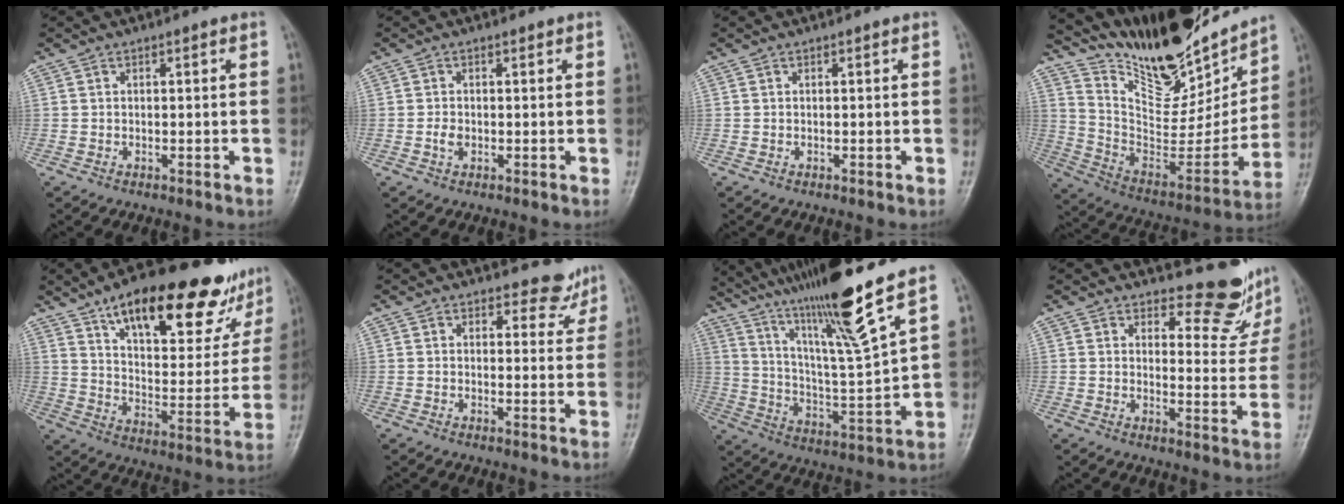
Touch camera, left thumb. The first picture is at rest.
{"total": 1.5, "force": [-0.2, 1.1, 1.0], "torque": [-0.017, 0.000, -0.004]}
{"total": 0.0}
{"total": 24.8, "force": [20.6, 7.4, 11.7], "torque": [-0.150, -0.111, 0.343]}
{"total": 26.8, "force": [17.5, 10.1, 17.6], "torque": [-0.208, -0.048, 0.263]}
{"total": 4.8, "force": [4.1, 2.3, 0.5], "torque": [0.021, -0.033, 0.042]}
{"total": 19.5, "force": [13.9, 0.2, 13.7], "torque": [-0.224, -0.066, 0.249]}
{"total": 9.6, "force": [8.9, 3.1, 1.7], "torque": [0.012, -0.089, 0.103]}